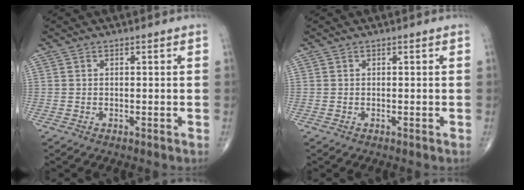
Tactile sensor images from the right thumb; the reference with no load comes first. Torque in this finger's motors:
{"motor_torque": [-0.17, 0.17, 0.00, 0.00, 0.00]}